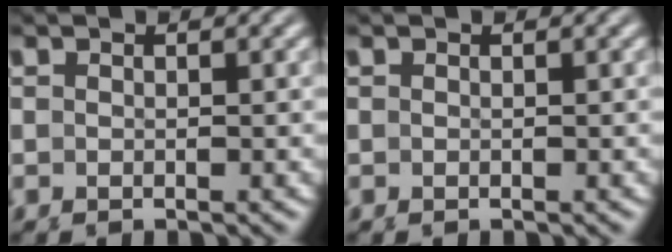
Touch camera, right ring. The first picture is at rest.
{"total": 0.0}